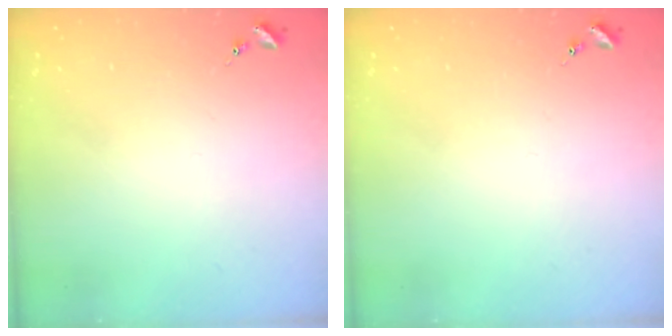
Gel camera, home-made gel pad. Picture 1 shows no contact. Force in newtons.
{"total": 0.0}